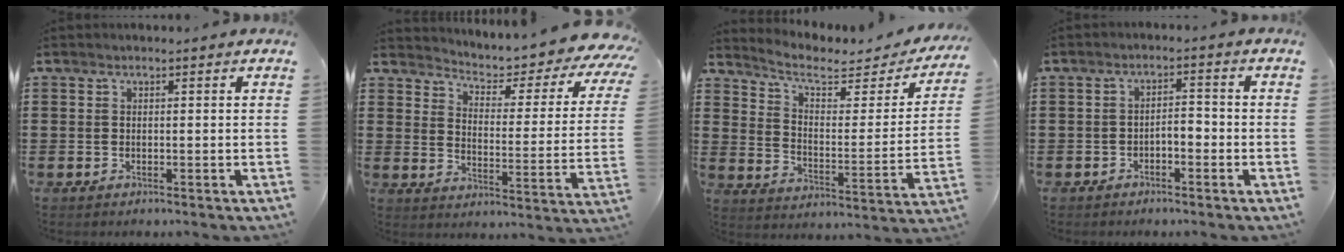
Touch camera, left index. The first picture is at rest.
{"total": 3.9, "force": [3.2, 0.7, 2.0], "torque": [-0.051, -0.038, 0.042]}
{"total": 5.3, "force": [3.9, 1.9, 3.1], "torque": [-0.073, -0.025, 0.059]}
{"total": 2.4, "force": [-1.6, 1.0, 1.5], "torque": [-0.033, 0.006, -0.036]}